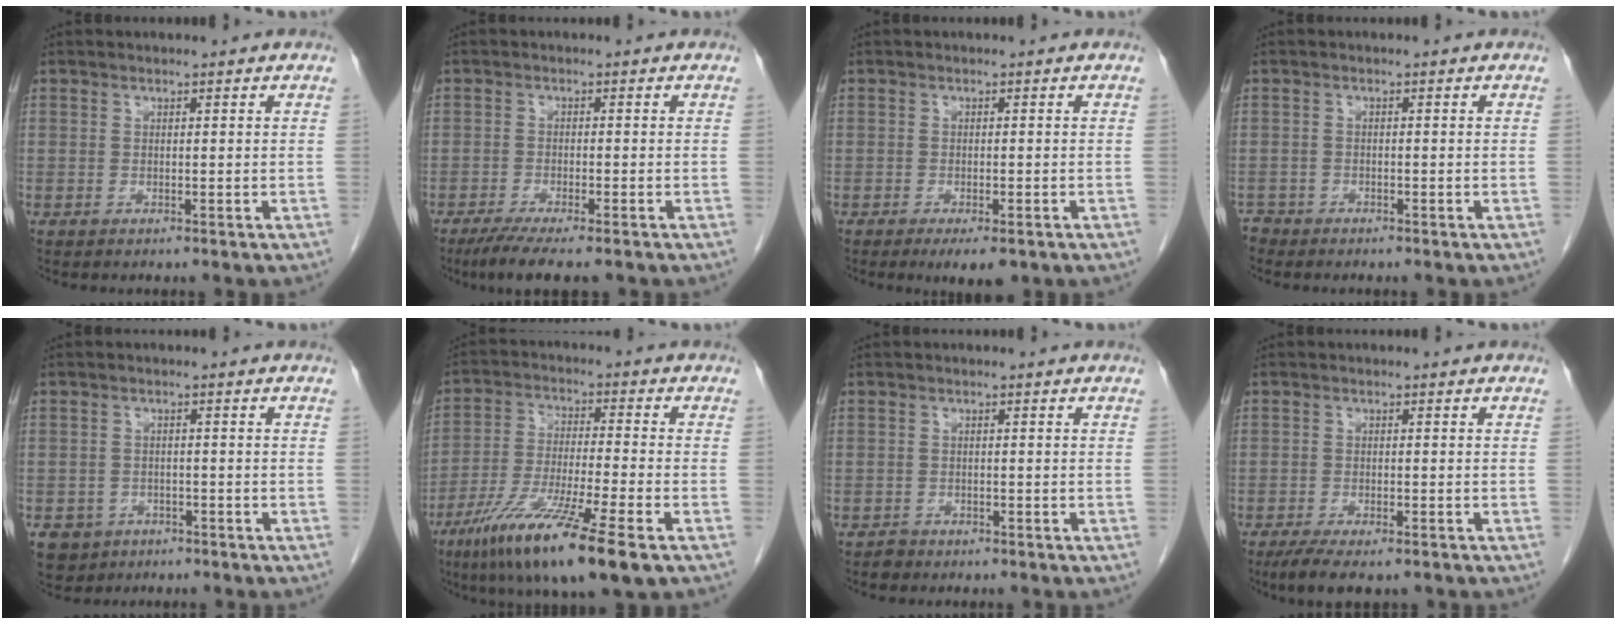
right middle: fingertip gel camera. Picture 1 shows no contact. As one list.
[{"total": 7.1, "force": [-5.5, 0.8, 4.5], "torque": [-0.072, -0.018, -0.086]}, {"total": 4.1, "force": [-2.6, 1.1, 3.0], "torque": [-0.040, -0.008, -0.032]}, {"total": 1.7, "force": [-1.6, 0.7, -0.2], "torque": [-0.001, -0.001, -0.031]}, {"total": 4.7, "force": [-2.7, 3.7, 0.7], "torque": [-0.013, 0.006, -0.040]}, {"total": 15.8, "force": [-9.1, 0.5, 12.9], "torque": [-0.239, -0.048, -0.160]}, {"total": 1.7, "force": [-1.3, 1.0, -0.2], "torque": [-0.004, 0.003, -0.024]}, {"total": 6.3, "force": [-4.7, 1.8, 3.8], "torque": [-0.062, -0.013, -0.073]}]